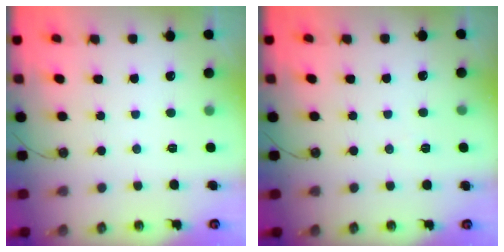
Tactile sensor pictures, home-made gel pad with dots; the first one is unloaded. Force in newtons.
{"total": 3.9, "press": 2.3, "slide": 3.2}